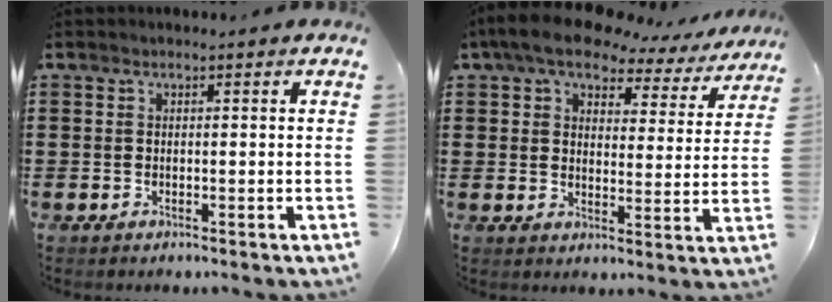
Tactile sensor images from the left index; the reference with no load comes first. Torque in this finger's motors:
{"motor_torque": [2.14, 0.00, 1.05, 0.13]}